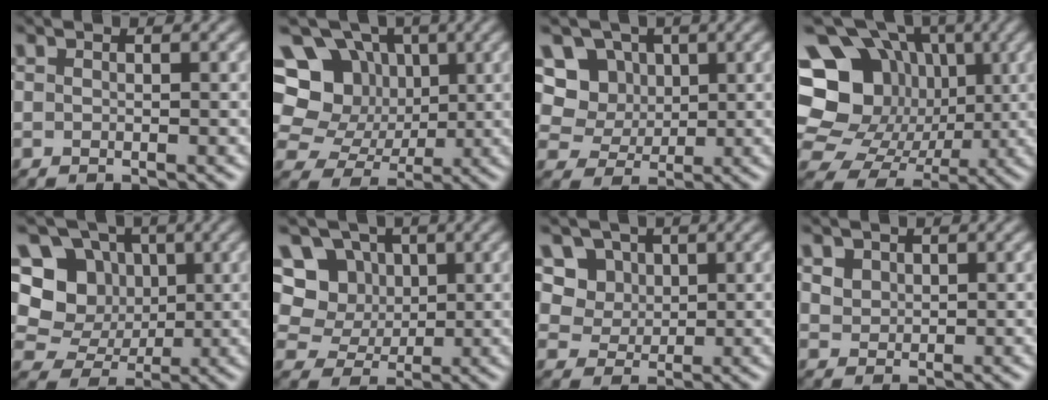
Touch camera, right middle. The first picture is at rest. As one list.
[{"total": 12.7, "force": [4.1, 10.7, 5.4], "torque": [-0.130, 0.037, 0.072]}, {"total": 7.8, "force": [3.3, 6.3, 3.0], "torque": [-0.054, 0.005, 0.046]}, {"total": 18.4, "force": [3.3, 15.8, 8.7], "torque": [-0.173, 0.051, 0.032]}, {"total": 6.7, "force": [1.6, 5.8, 2.8], "torque": [-0.051, 0.009, 0.009]}, {"total": 9.0, "force": [3.5, 7.5, 3.5], "torque": [-0.071, 0.014, 0.047]}, {"total": 5.4, "force": [2.7, 4.2, 2.0], "torque": [-0.045, -0.009, 0.052]}, {"total": 1.9, "force": [1.2, 1.4, 0.6], "torque": [-0.018, -0.002, 0.030]}]